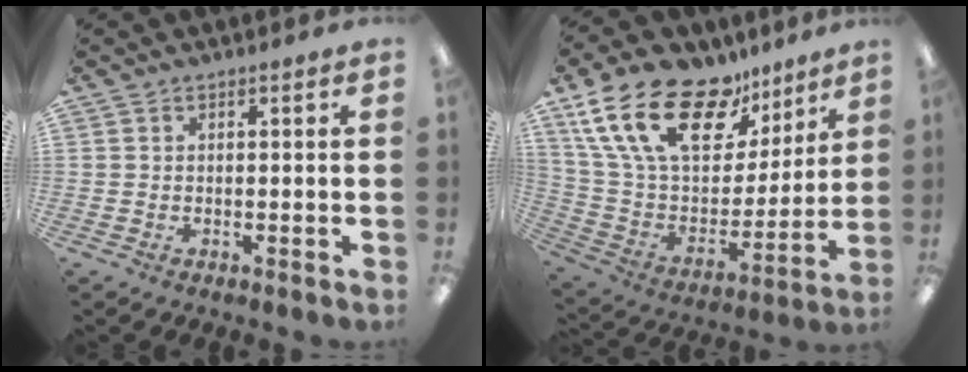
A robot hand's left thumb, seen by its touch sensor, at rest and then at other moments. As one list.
[{"total": 24.0, "force": [14.4, 12.5, 14.7], "torque": [-0.279, -0.074, 0.259]}]